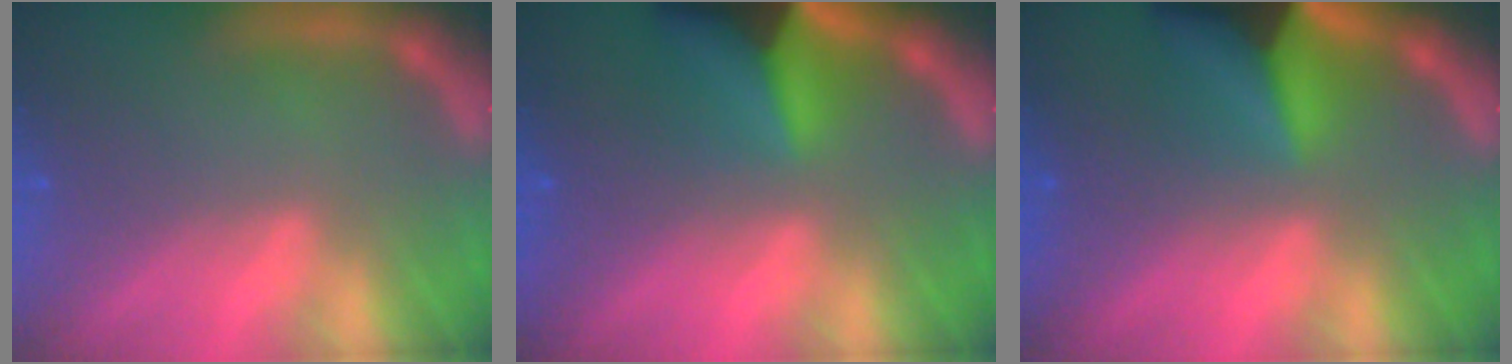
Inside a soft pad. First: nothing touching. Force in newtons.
{"total": 7.9}
{"total": 9.0}